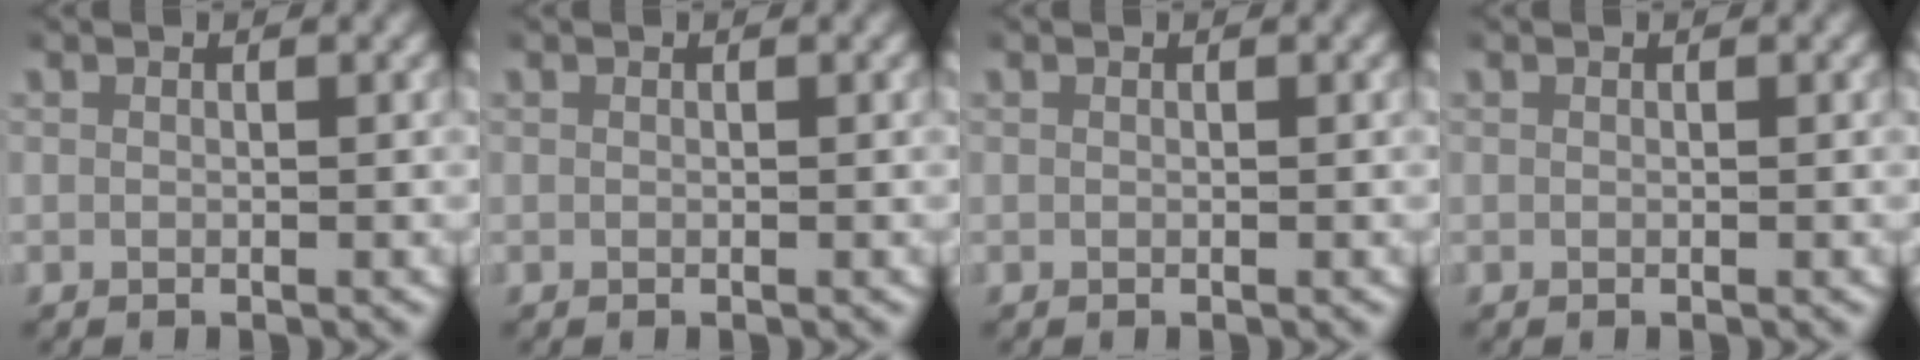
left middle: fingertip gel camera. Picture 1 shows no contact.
{"total": 0.0}
{"total": 0.0}
{"total": 0.0}